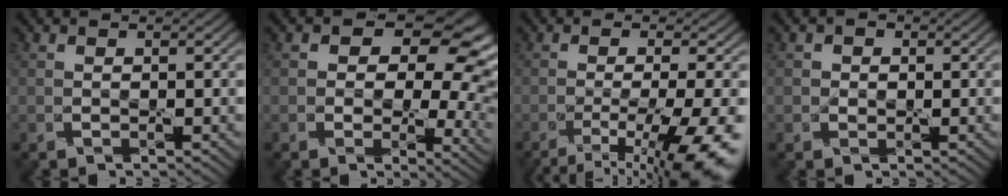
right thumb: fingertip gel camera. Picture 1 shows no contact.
{"total": 14.8, "force": [2.9, 10.3, 10.2], "torque": [-0.130, 0.015, 0.054]}
{"total": 11.0, "force": [-6.0, 2.5, 8.9], "torque": [-0.153, -0.008, -0.092]}
{"total": 1.4, "force": [0.3, 1.4, 0.1], "torque": [0.005, 0.005, -0.001]}